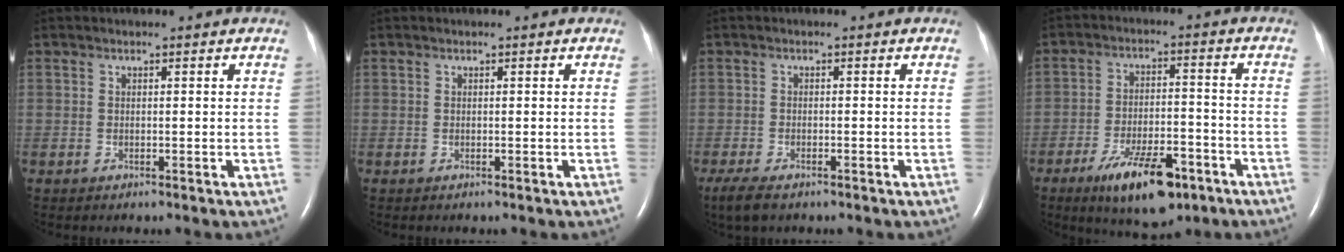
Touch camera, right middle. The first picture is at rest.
{"total": 0.0}
{"total": 4.5, "force": [-3.2, 1.6, 2.7], "torque": [-0.056, -0.012, -0.050]}
{"total": 12.0, "force": [-7.3, 4.1, 8.7], "torque": [-0.148, -0.006, -0.113]}